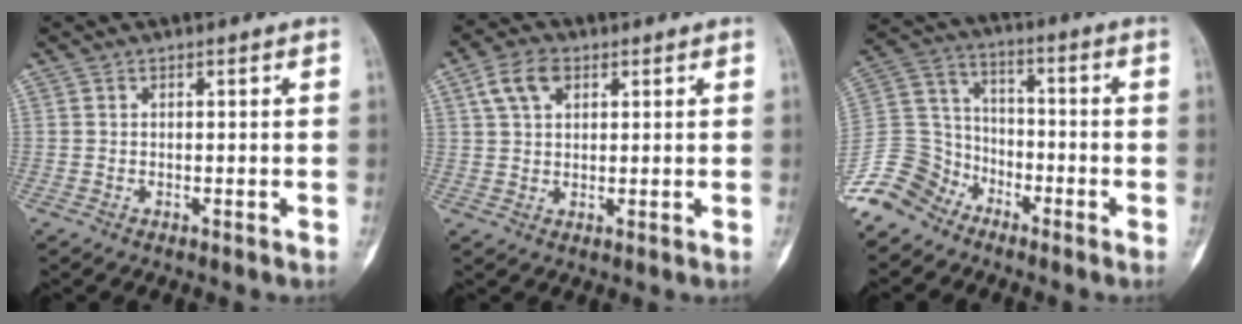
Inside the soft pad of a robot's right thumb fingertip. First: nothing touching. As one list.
[{"total": 8.0, "force": [3.6, 5.1, 5.0], "torque": [-0.079, 0.001, 0.066]}, {"total": 13.3, "force": [-9.6, 8.7, 2.9], "torque": [-0.060, 0.070, -0.191]}]